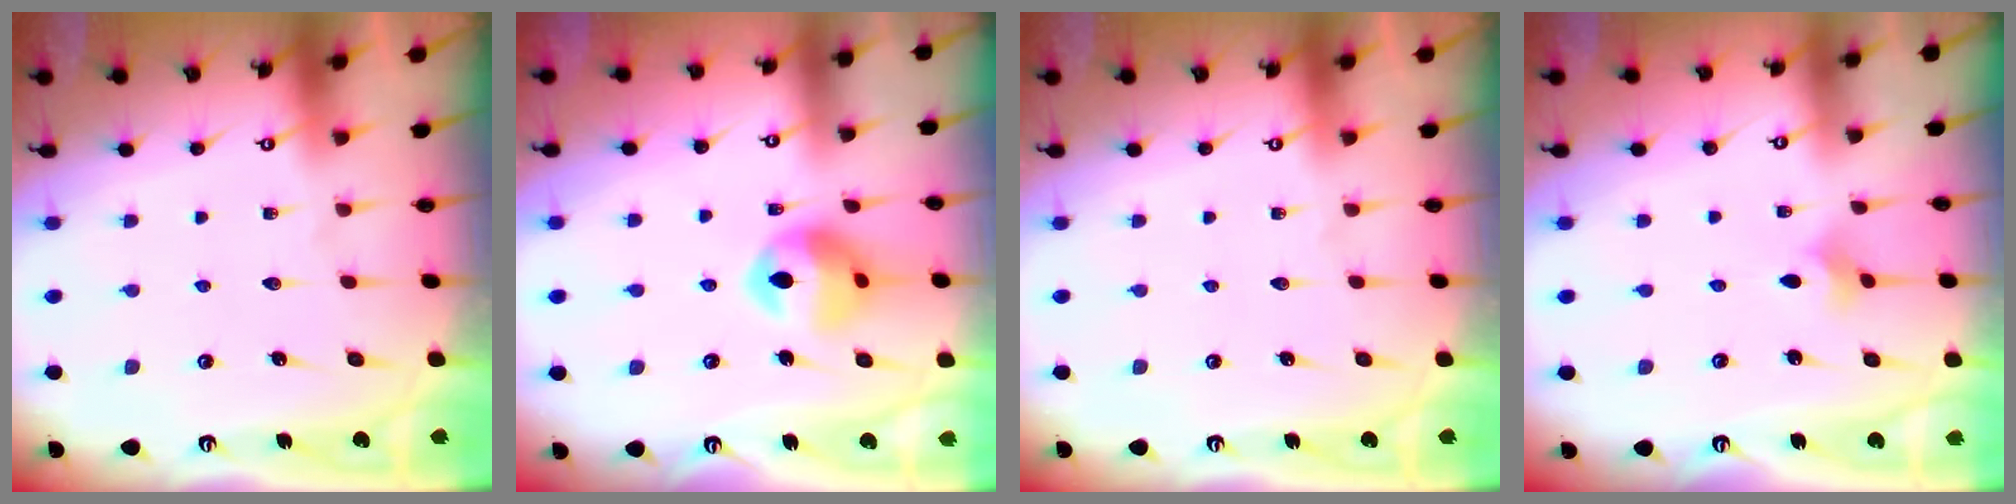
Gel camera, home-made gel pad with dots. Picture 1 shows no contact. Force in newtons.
{"total": 13.1, "press": 13.0, "slide": 1.6}
{"total": 0.0}
{"total": 1.9, "press": 1.8, "slide": 0.5}